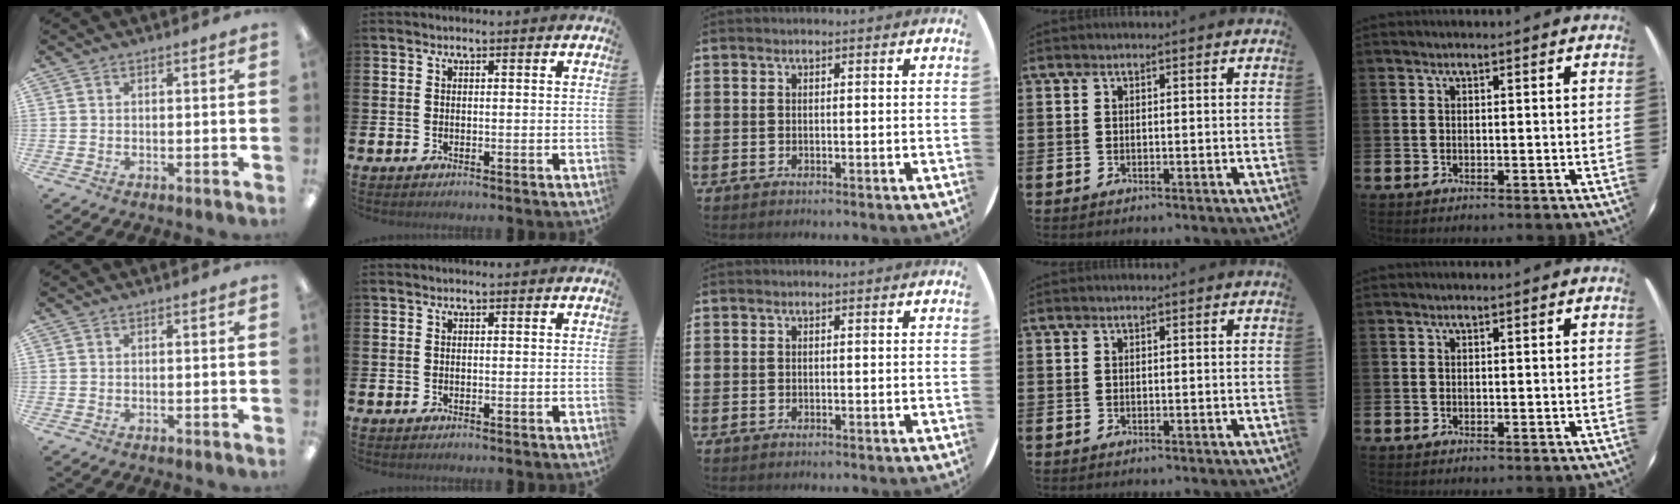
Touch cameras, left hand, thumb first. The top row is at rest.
{}